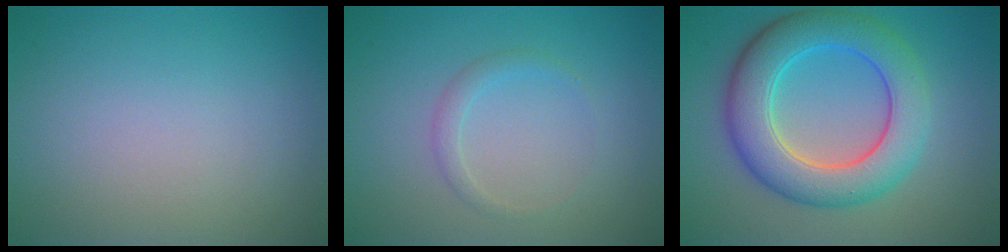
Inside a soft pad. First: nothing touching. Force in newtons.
{"total": 1.3, "press": 1.3, "slide": 0.0}
{"total": 8.0, "press": 8.0, "slide": 0.2}